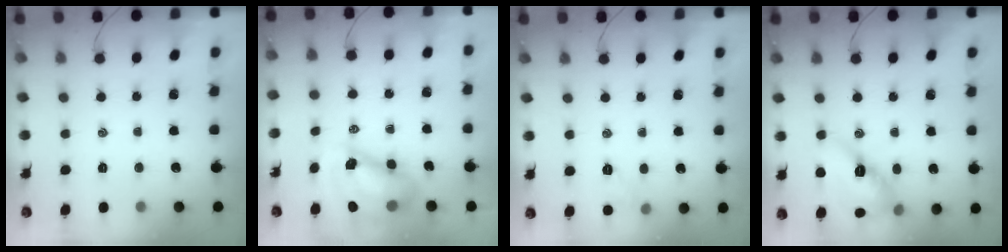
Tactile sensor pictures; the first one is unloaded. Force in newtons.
{"total": 10.7, "press": 10.3, "slide": 2.9}
{"total": 6.2, "press": 6.0, "slide": 1.3}
{"total": 13.4, "press": 13.3, "slide": 1.7}